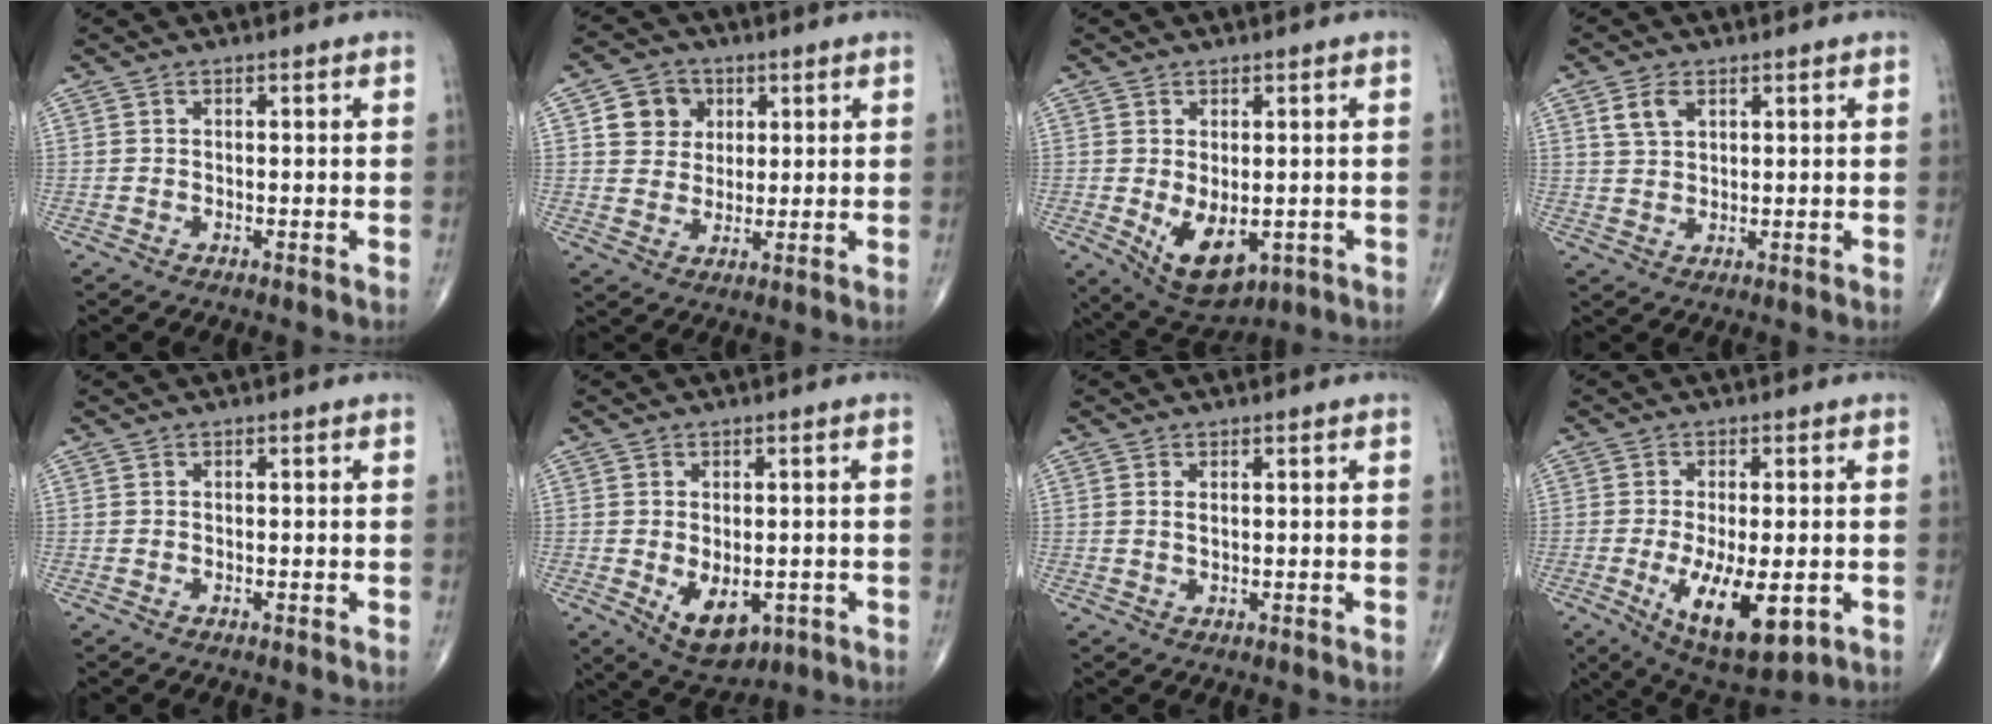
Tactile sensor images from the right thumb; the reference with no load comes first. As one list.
[{"total": 6.1, "force": [2.2, 5.2, 2.2], "torque": [-0.013, -0.006, 0.037]}, {"total": 9.3, "force": [-1.8, 5.2, 7.5], "torque": [-0.105, -0.010, -0.007]}, {"total": 4.2, "force": [2.0, 2.6, 2.7], "torque": [-0.046, -0.004, 0.043]}, {"total": 0.0}, {"total": 8.1, "force": [-2.0, 4.8, 6.2], "torque": [-0.078, -0.008, -0.015]}, {"total": 1.2, "force": [0.4, 0.5, 1.0], "torque": [-0.017, -0.003, 0.009]}, {"total": 13.0, "force": [-3.6, 5.2, 11.4], "torque": [-0.183, -0.017, -0.041]}]